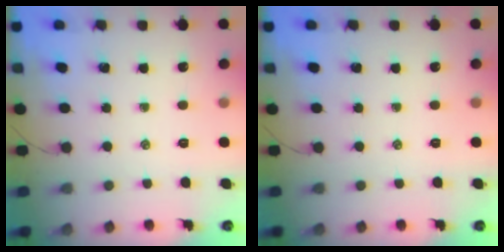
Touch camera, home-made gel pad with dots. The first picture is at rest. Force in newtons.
{"total": 0.0}